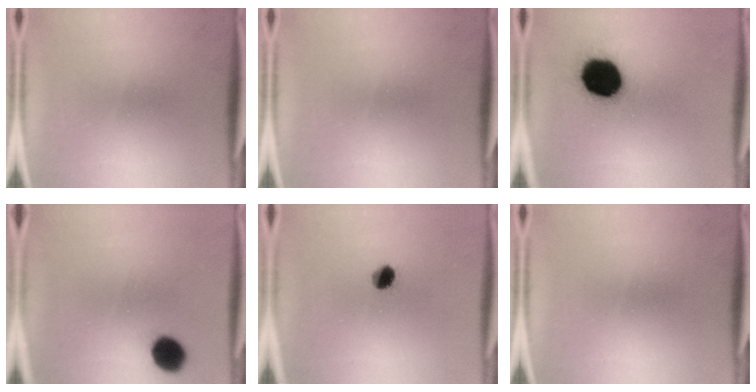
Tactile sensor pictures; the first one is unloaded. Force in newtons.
{"total": 0.0}
{"total": 16.9}
{"total": 7.3}
{"total": 4.0}
{"total": 0.0}